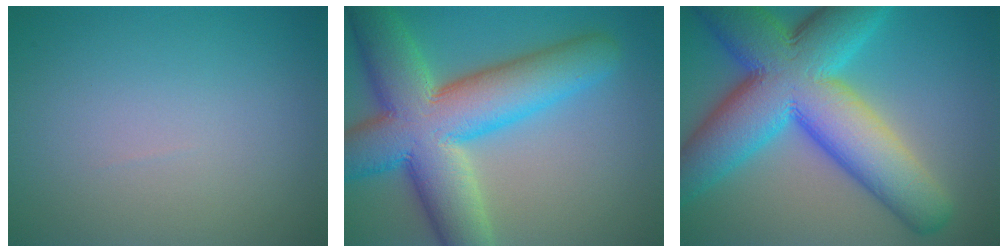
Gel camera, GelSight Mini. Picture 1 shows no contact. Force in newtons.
{"total": 13.1, "press": 13.1, "slide": 0.6}
{"total": 14.8, "press": 14.8, "slide": 0.4}